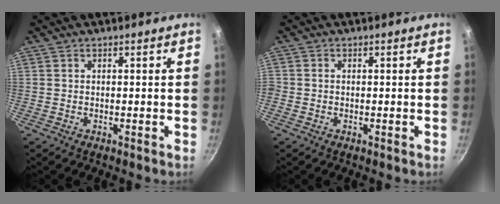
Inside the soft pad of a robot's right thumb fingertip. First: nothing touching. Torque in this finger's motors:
{"motor_torque": [-0.04, -0.39, 0.90, 0.18, 0.07]}